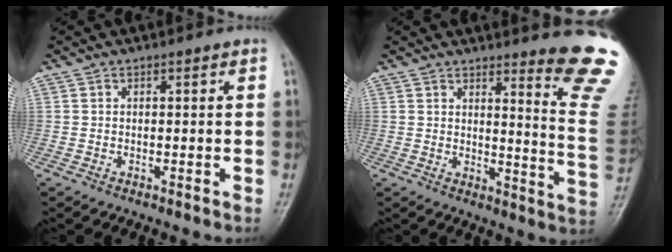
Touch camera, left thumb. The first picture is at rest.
{"total": 15.3, "force": [11.3, 0.7, 10.3], "torque": [-0.108, -0.119, 0.136]}